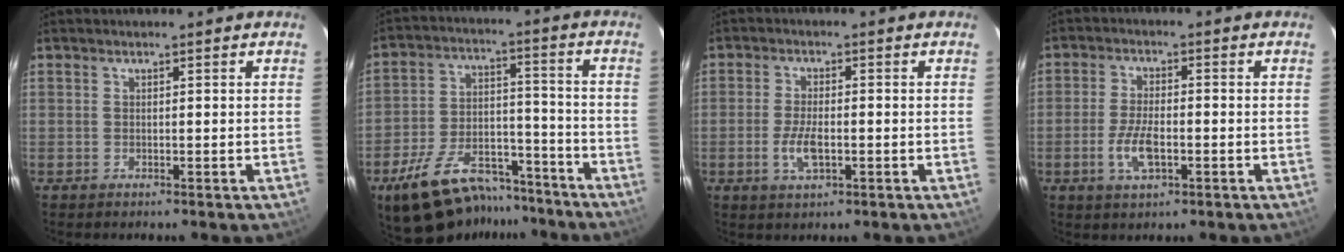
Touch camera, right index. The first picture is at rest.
{"total": 18.3, "force": [-13.9, 8.7, 8.2], "torque": [-0.172, 0.021, -0.203]}
{"total": 5.0, "force": [-1.5, 2.1, 4.3], "torque": [-0.092, -0.002, -0.027]}
{"total": 6.3, "force": [-2.2, 2.6, 5.3], "torque": [-0.113, -0.001, -0.040]}